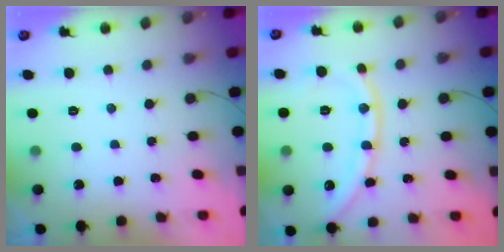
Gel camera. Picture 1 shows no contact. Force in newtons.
{"total": 10.6, "press": 10.5, "slide": 1.1}